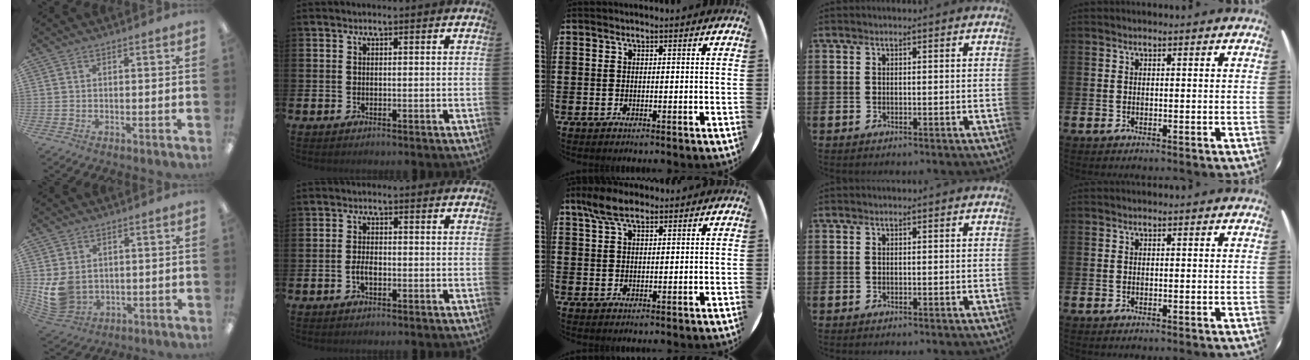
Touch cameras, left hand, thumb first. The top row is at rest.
{"thumb": {"total": 8.7, "force": [0.8, 7.1, 4.8], "torque": [-0.122, 0.000, 0.019]}, "index": {"total": 2.1, "force": [-0.6, 1.1, 1.7], "torque": [-0.029, 0.000, -0.013]}, "middle": {"total": 4.6, "force": [3.2, 1.8, 2.7], "torque": [-0.059, 0.006, 0.060]}}